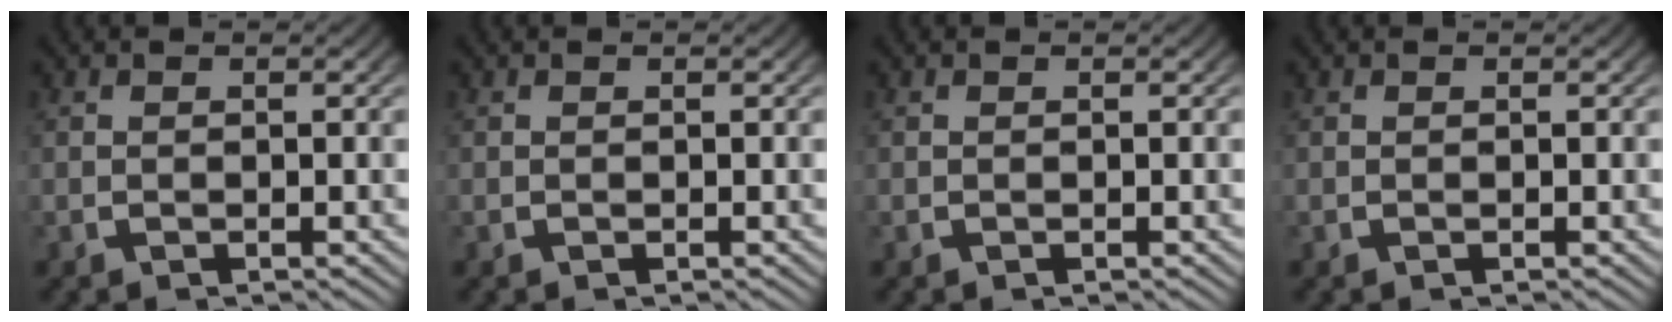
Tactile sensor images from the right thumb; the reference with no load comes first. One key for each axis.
{"total": 0.0}
{"total": 0.0}
{"total": 0.0}